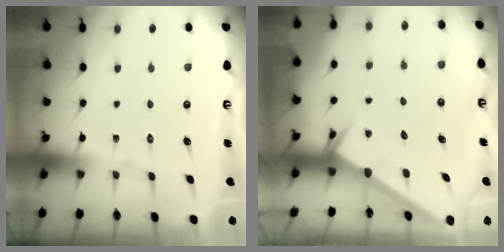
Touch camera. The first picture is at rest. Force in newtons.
{"total": 2.6, "press": 2.6, "slide": 0.0}